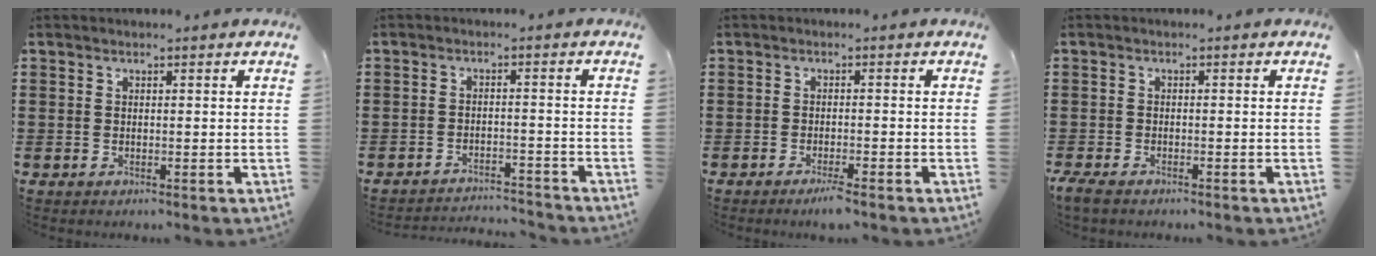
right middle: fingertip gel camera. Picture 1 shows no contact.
{"total": 3.0, "force": [-3.0, 0.0, 0.0], "torque": [-0.006, -0.002, -0.063]}
{"total": 2.0, "force": [-1.6, 0.1, 1.2], "torque": [-0.020, 0.001, -0.029]}
{"total": 1.7, "force": [-1.3, 0.5, 0.8], "torque": [-0.031, -0.005, -0.029]}